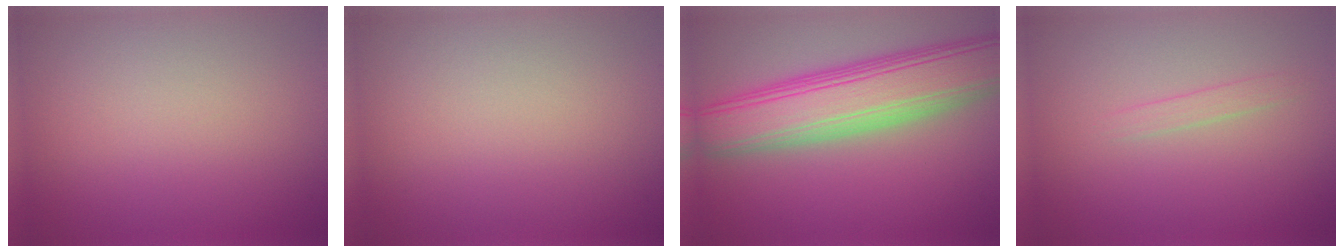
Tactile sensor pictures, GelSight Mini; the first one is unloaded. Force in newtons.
{"total": 0.0}
{"total": 9.7, "press": 9.7, "slide": 1.1}
{"total": 0.9, "press": 0.8, "slide": 0.1}